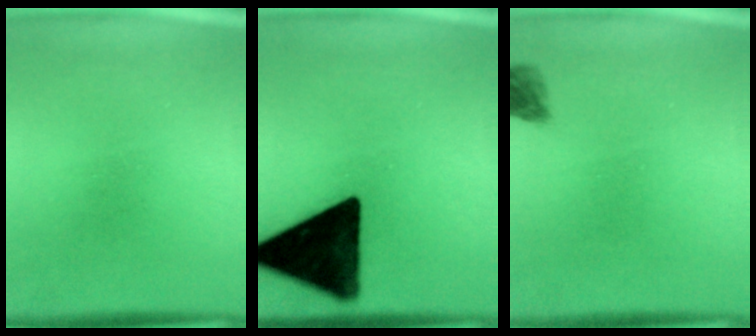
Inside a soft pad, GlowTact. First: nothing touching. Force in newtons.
{"total": 17.1}
{"total": 2.4}